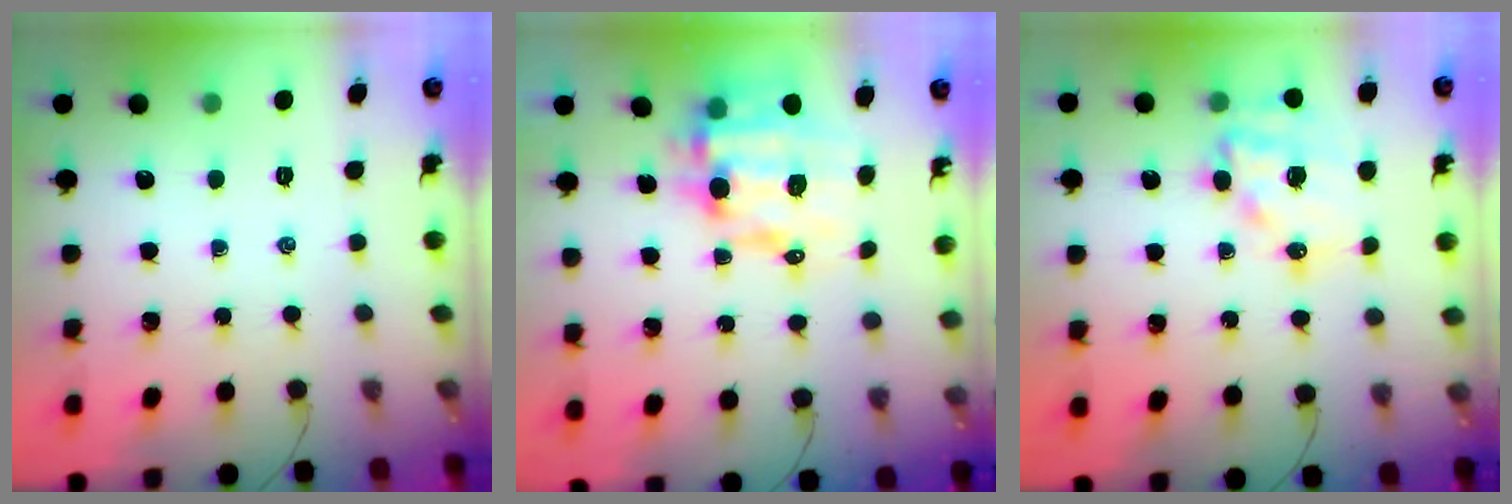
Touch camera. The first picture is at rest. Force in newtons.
{"total": 12.4, "press": 11.9, "slide": 3.5}
{"total": 14.0, "press": 13.6, "slide": 3.4}